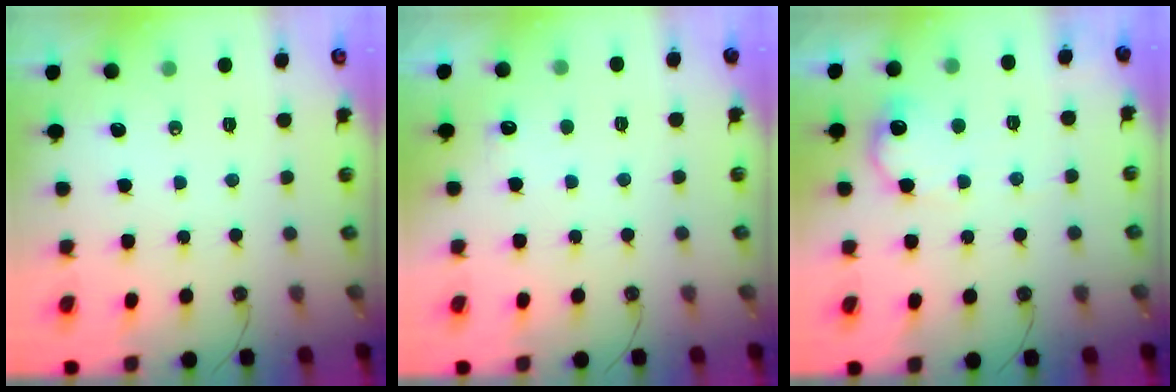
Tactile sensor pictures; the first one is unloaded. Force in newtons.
{"total": 3.8, "press": 3.6, "slide": 1.1}
{"total": 10.4, "press": 10.4, "slide": 0.7}